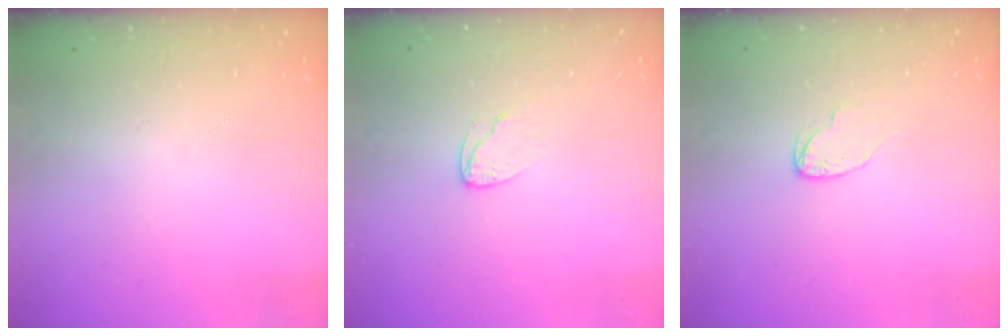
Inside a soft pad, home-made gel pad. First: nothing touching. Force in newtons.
{"total": 4.5, "press": 4.5, "slide": 0.4}
{"total": 3.6, "press": 3.6, "slide": 0.2}